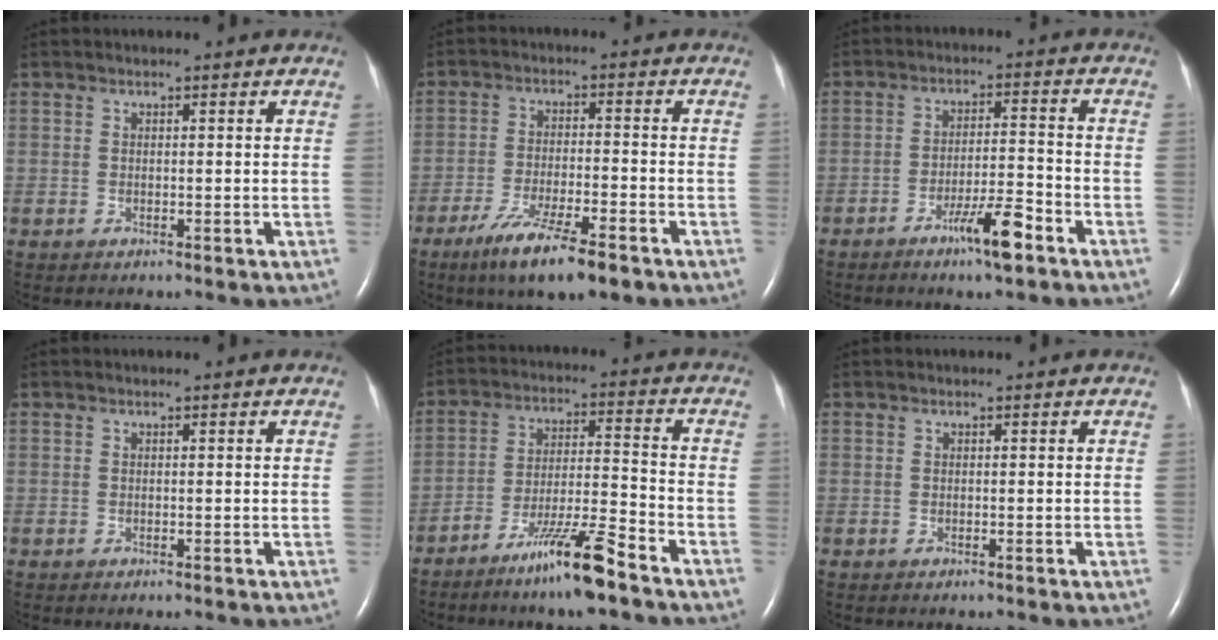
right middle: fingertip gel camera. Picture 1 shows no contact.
{"total": 10.7, "force": [-7.0, 1.4, 8.0], "torque": [-0.149, -0.024, -0.114]}
{"total": 6.8, "force": [-4.3, 0.4, 5.2], "torque": [-0.091, -0.002, -0.075]}
{"total": 0.0}
{"total": 10.2, "force": [-7.4, -0.1, 7.1], "torque": [-0.129, -0.018, -0.137]}
{"total": 0.0}